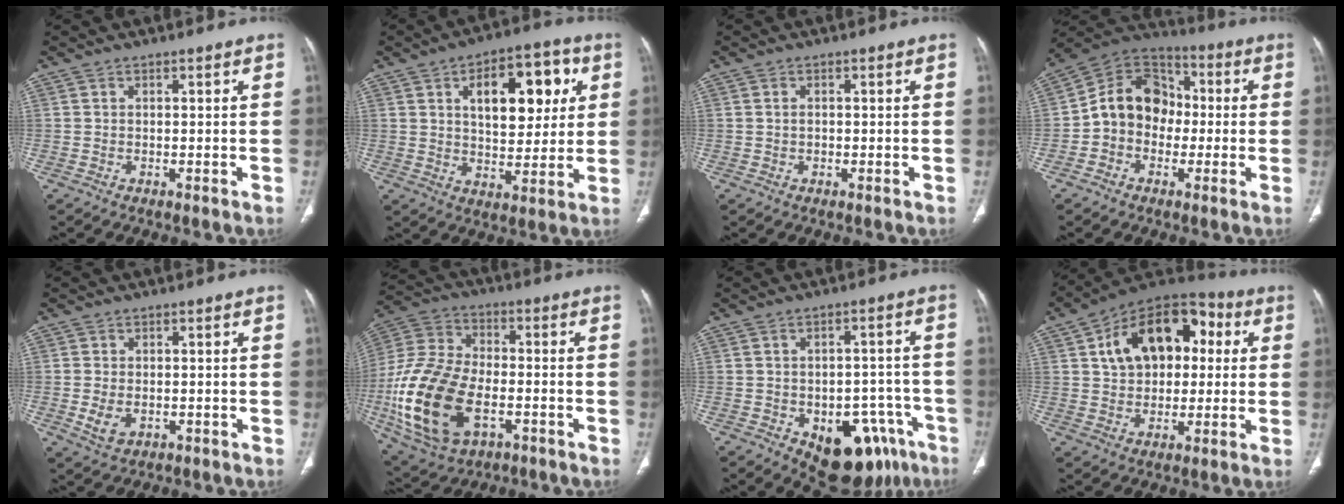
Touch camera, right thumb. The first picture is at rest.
{"total": 16.2, "force": [5.0, 8.7, 12.7], "torque": [-0.134, -0.001, 0.077]}
{"total": 0.9, "force": [0.1, 0.7, 0.6], "torque": [-0.012, 0.003, 0.002]}
{"total": 13.1, "force": [-1.0, 10.7, 7.4], "torque": [-0.091, 0.038, -0.034]}
{"total": 4.0, "force": [-0.8, 2.8, 2.7], "torque": [-0.053, -0.004, -0.006]}
{"total": 22.7, "force": [-6.0, 13.5, 17.3], "torque": [-0.364, 0.010, -0.097]}
{"total": 16.2, "force": [-7.7, 9.6, 10.4], "torque": [-0.087, 0.040, -0.090]}
{"total": 18.5, "force": [4.1, 12.2, 13.2], "torque": [-0.173, 0.024, 0.059]}